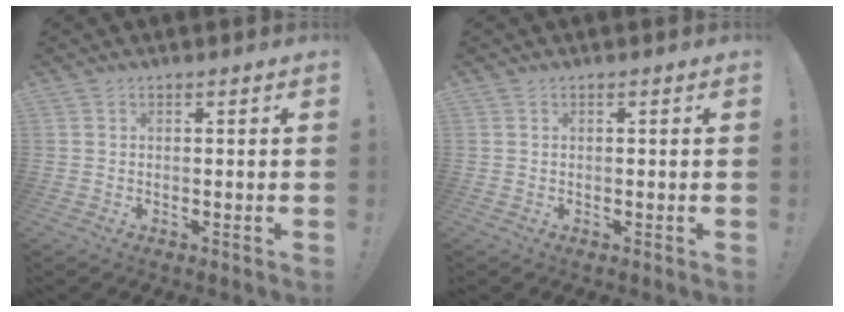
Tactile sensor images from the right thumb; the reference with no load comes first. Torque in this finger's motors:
{"motor_torque": [-0.18, -0.06, 0.07, 0.00, 0.06]}